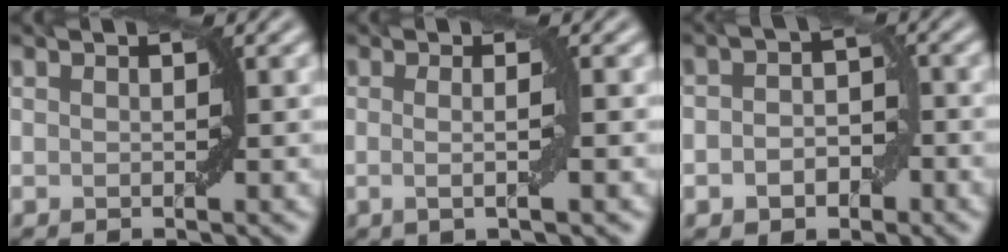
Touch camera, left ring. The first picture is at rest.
{"total": 2.8, "force": [-0.1, 0.7, 2.7], "torque": [-0.031, -0.002, -0.015]}
{"total": 3.6, "force": [-1.1, 2.6, 2.3], "torque": [-0.027, 0.000, -0.021]}